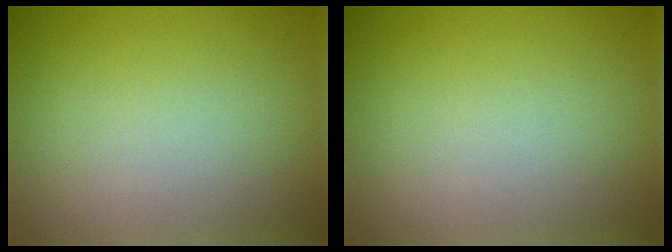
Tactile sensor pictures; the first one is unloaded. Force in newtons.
{"total": 0.0}